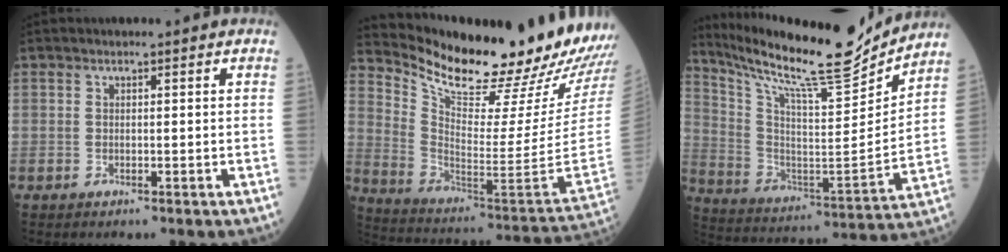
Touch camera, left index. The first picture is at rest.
{"total": 28.0, "force": [24.8, 0.8, 13.0], "torque": [-0.224, -0.118, 0.358]}
{"total": 21.3, "force": [19.4, 0.7, 8.6], "torque": [-0.173, -0.052, 0.312]}